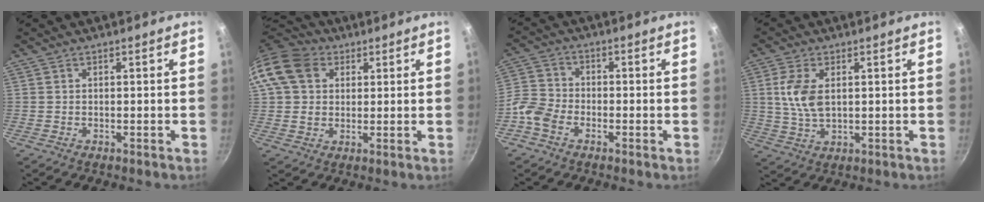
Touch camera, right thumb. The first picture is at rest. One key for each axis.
{"total": 12.7, "fx": 3.9, "fy": 10.1, "fz": 6.7, "tx": -0.116, "ty": 0.015, "tz": 0.059}
{"total": 5.7, "fx": -3.2, "fy": 3.9, "fz": 2.7, "tx": -0.050, "ty": 0.032, "tz": -0.077}
{"total": 7.8, "fx": 1.5, "fy": 4.3, "fz": 6.3, "tx": -0.128, "ty": -0.005, "tz": 0.032}